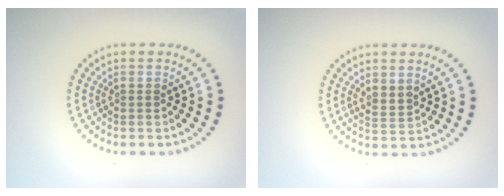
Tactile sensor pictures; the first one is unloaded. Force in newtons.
{"total": 1.8, "press": 1.4, "slide": 1.2}